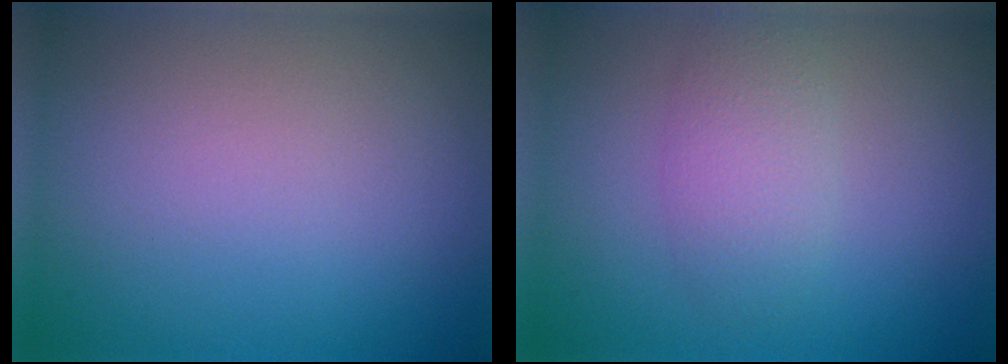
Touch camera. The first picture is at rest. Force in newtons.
{"total": 2.8, "press": 2.8, "slide": 0.1}